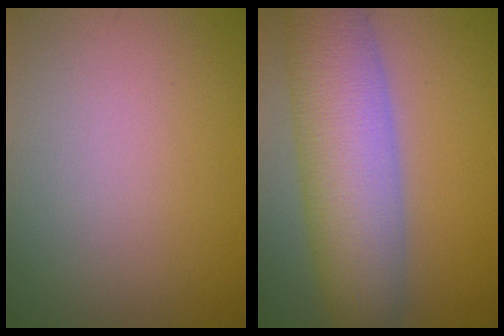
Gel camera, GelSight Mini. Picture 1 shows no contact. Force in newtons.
{"total": 8.9, "press": 8.9, "slide": 0.5}